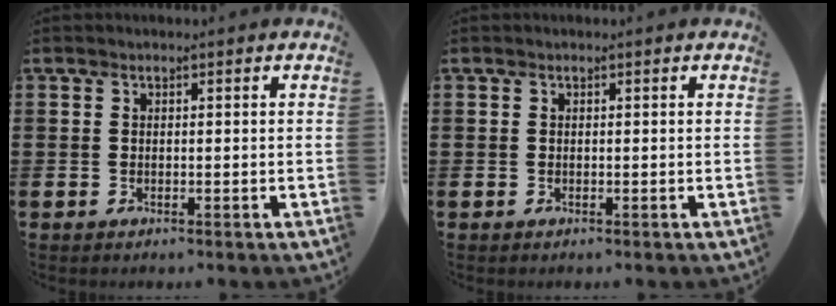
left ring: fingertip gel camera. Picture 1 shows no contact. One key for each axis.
{"total": 0.0}